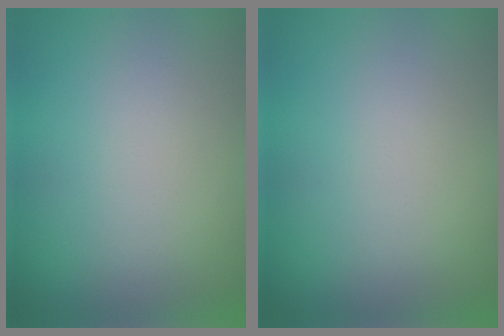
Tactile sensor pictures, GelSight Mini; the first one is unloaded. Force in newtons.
{"total": 0.0}